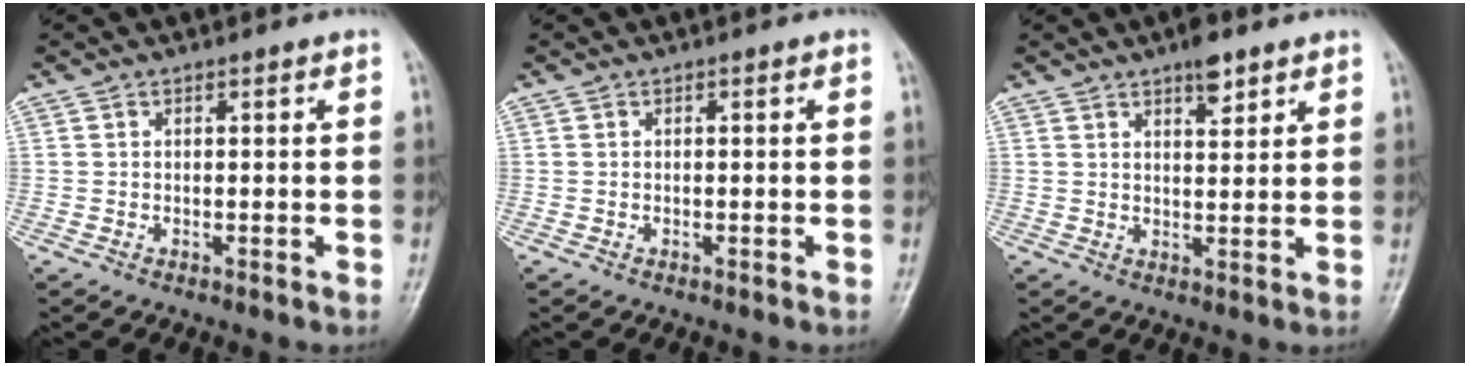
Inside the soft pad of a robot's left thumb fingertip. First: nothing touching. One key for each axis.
{"total": 0.0}
{"total": 4.6, "fx": 3.2, "fy": 1.7, "fz": 2.9, "tx": -0.030, "ty": -0.019, "tz": 0.049}